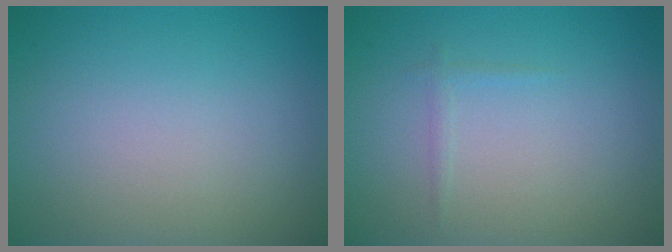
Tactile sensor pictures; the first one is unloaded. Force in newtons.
{"total": 0.6, "press": 0.6, "slide": 0.0}